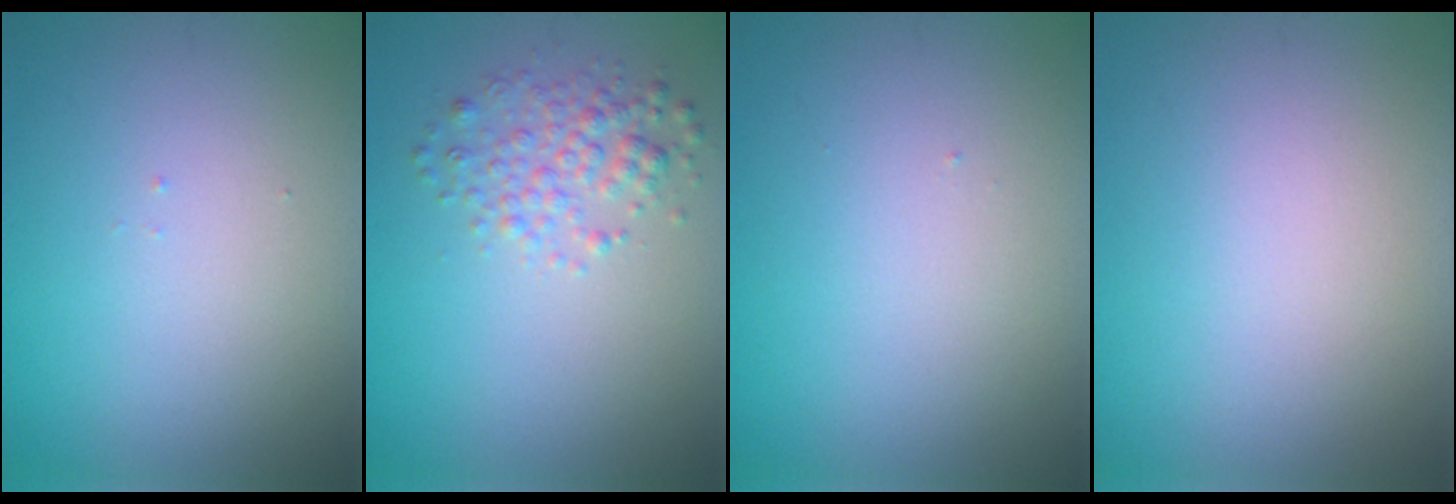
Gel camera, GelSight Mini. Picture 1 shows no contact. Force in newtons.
{"total": 2.6, "press": 2.6, "slide": 0.0}
{"total": 0.0}
{"total": 0.0}